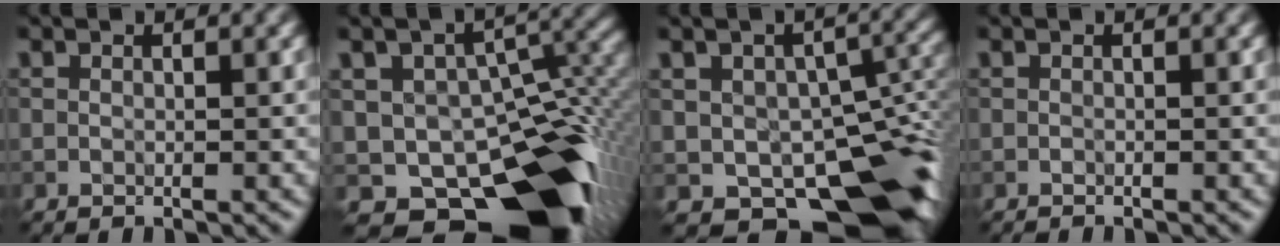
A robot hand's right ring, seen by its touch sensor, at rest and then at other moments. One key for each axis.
{"total": 13.5, "fx": -6.4, "fy": 7.8, "fz": 9.0, "tx": -0.130, "ty": -0.009, "tz": -0.093}
{"total": 12.2, "fx": -4.8, "fy": 7.5, "fz": 8.3, "tx": -0.107, "ty": -0.017, "tz": -0.073}
{"total": 0.6, "fx": -0.6, "fy": -0.1, "fz": -0.1, "tx": 0.001, "ty": 0.004, "tz": -0.012}